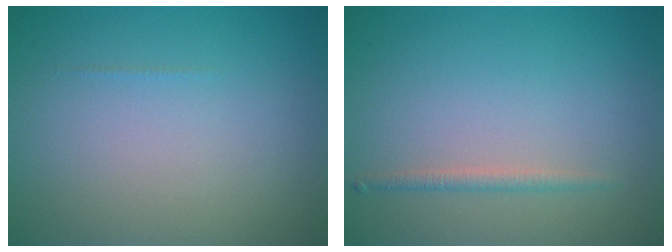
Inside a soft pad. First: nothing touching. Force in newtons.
{"total": 1.1, "press": 1.1, "slide": 0.0}